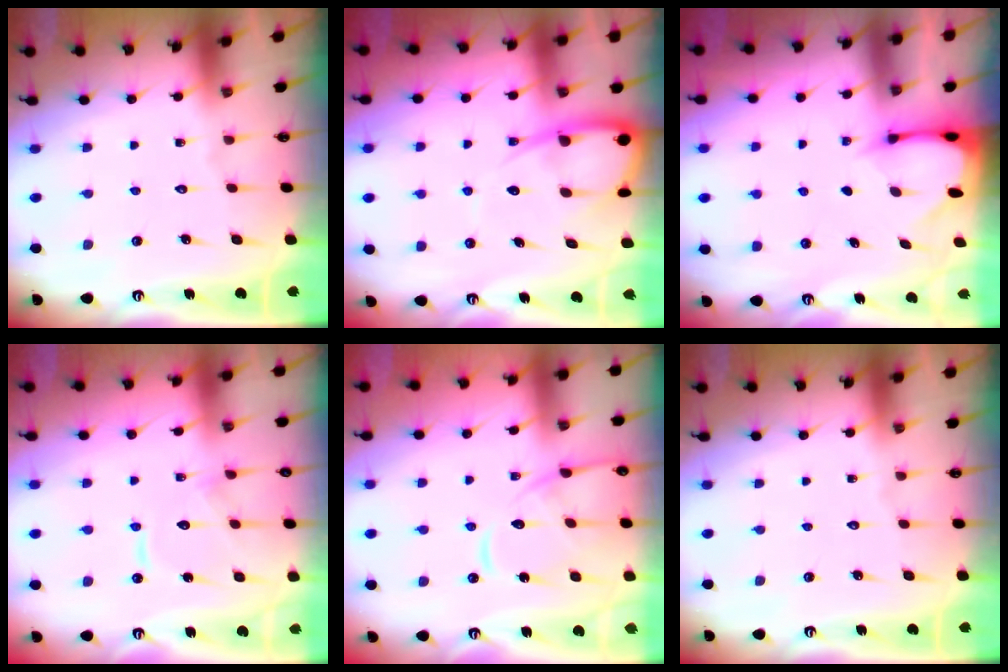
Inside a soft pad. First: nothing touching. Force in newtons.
{"total": 8.1, "press": 8.1, "slide": 0.9}
{"total": 2.5, "press": 2.5, "slide": 0.3}
{"total": 9.8, "press": 9.7, "slide": 0.8}
{"total": 12.5, "press": 12.5, "slide": 1.1}
{"total": 0.0}